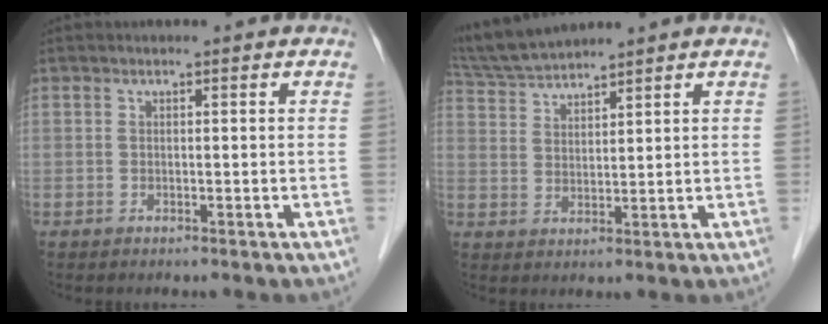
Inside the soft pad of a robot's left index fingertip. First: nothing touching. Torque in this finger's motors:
{"motor_torque": [0.09, -0.10, 0.05, 0.02]}